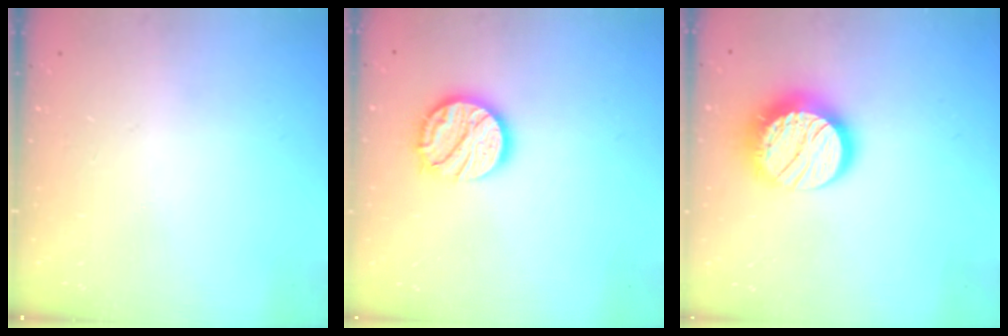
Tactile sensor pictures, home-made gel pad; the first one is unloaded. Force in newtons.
{"total": 13.4, "press": 13.4, "slide": 0.9}
{"total": 16.3, "press": 16.2, "slide": 1.1}